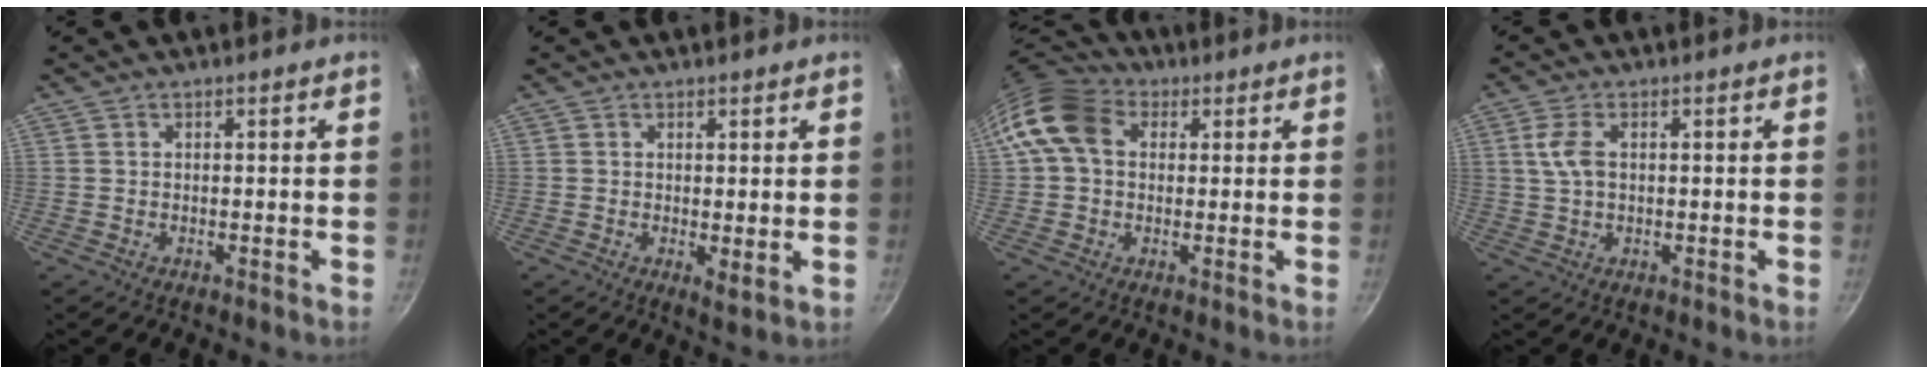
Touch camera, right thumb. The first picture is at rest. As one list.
[{"total": 2.7, "force": [0.7, 1.1, 2.3], "torque": [-0.035, -0.015, 0.010]}, {"total": 10.9, "force": [2.3, 8.3, 6.8], "torque": [-0.108, 0.020, 0.023]}, {"total": 4.6, "force": [0.8, 2.6, 3.7], "torque": [-0.077, 0.005, 0.014]}]